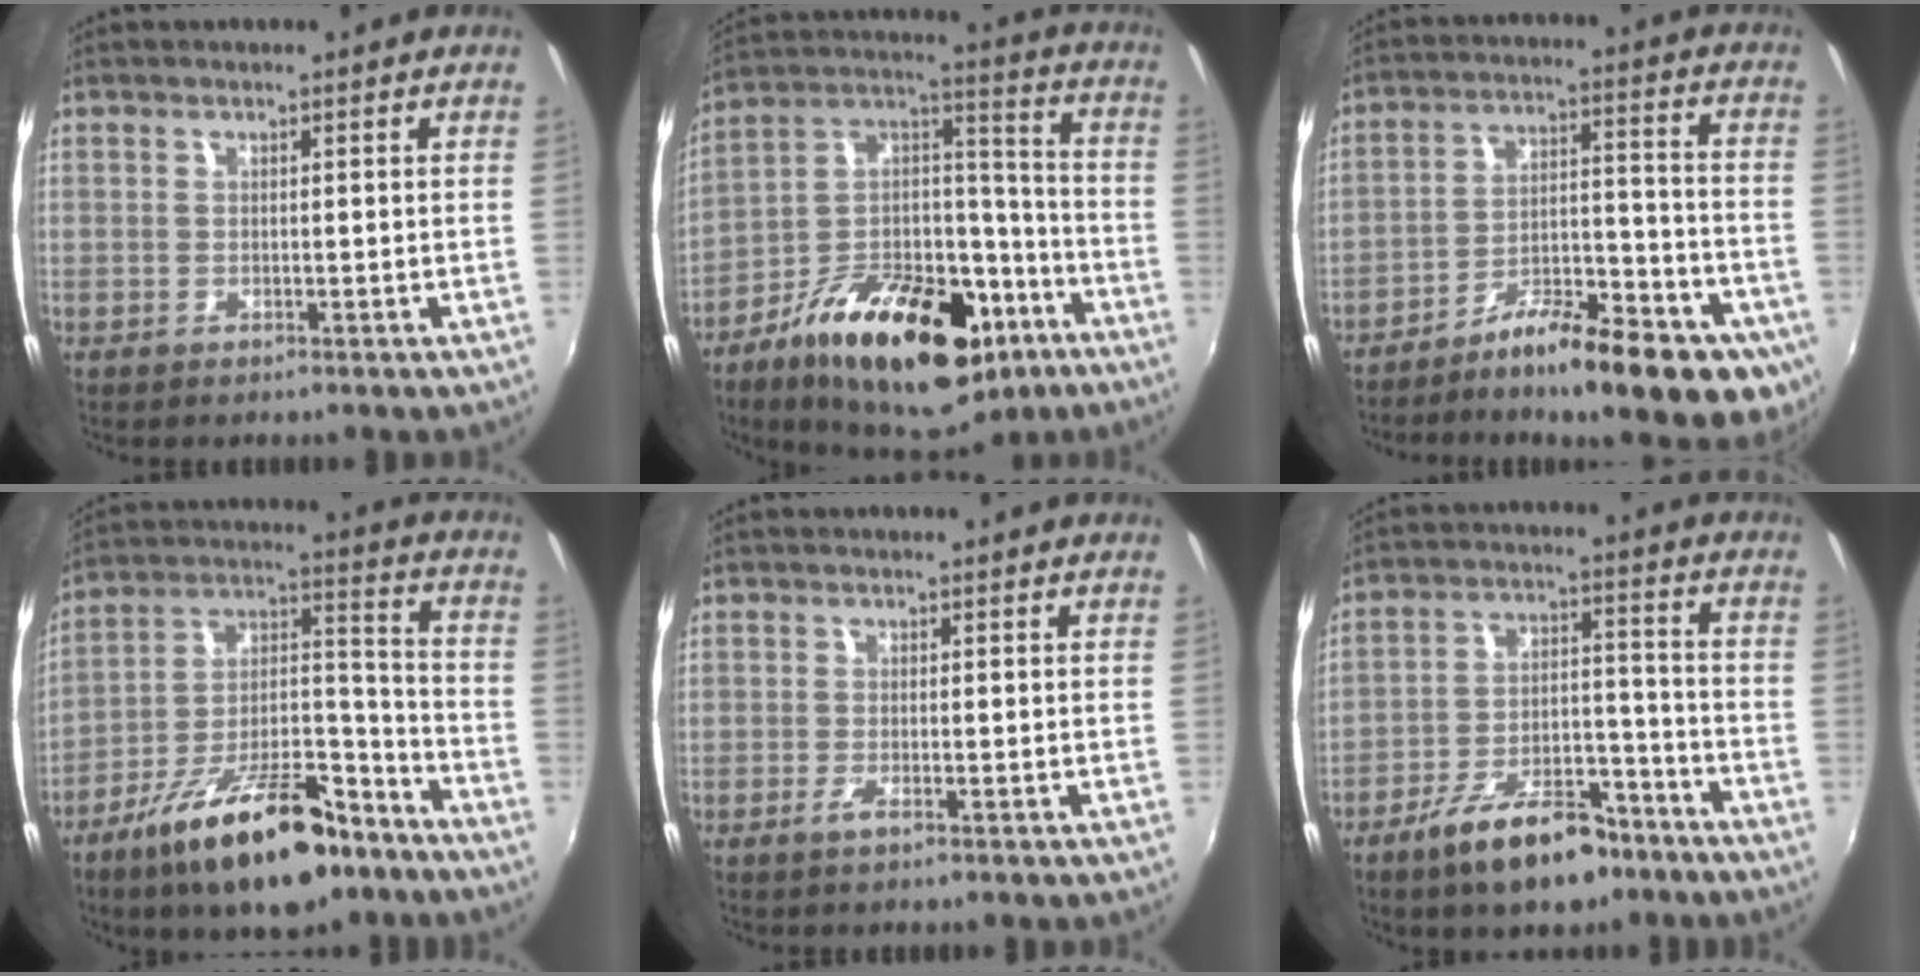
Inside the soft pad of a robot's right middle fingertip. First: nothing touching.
{"total": 26.2, "force": [-14.5, 12.7, 17.9], "torque": [-0.295, 0.021, -0.218]}
{"total": 18.2, "force": [-11.4, 5.2, 13.2], "torque": [-0.190, -0.010, -0.159]}
{"total": 20.9, "force": [-13.6, 7.7, 13.9], "torque": [-0.237, 0.003, -0.214]}
{"total": 1.6, "force": [-0.9, 0.0, 1.3], "torque": [-0.026, -0.002, -0.017]}
{"total": 13.1, "force": [-9.3, 5.2, 7.7], "torque": [-0.142, 0.013, -0.143]}